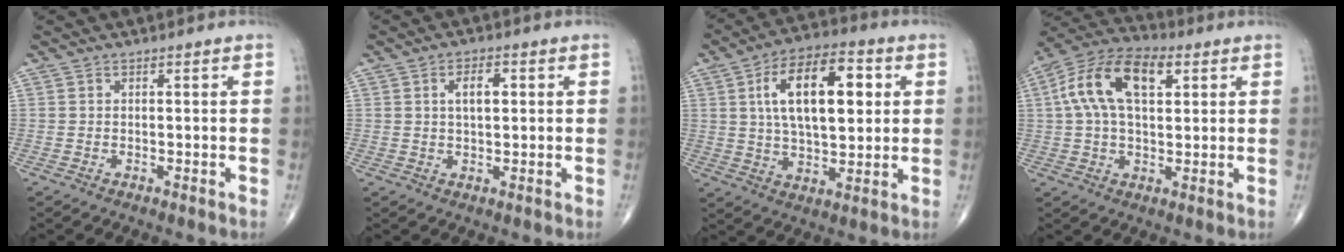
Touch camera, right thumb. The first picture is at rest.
{"total": 4.4, "force": [1.0, 2.1, 3.7], "torque": [-0.059, 0.002, 0.017]}
{"total": 17.5, "force": [4.2, 8.5, 14.7], "torque": [-0.223, 0.005, 0.067]}
{"total": 14.9, "force": [4.1, 8.0, 11.8], "torque": [-0.219, 0.023, 0.067]}